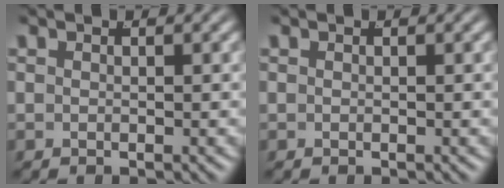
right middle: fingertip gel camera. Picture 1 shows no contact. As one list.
[{"total": 0.0}]